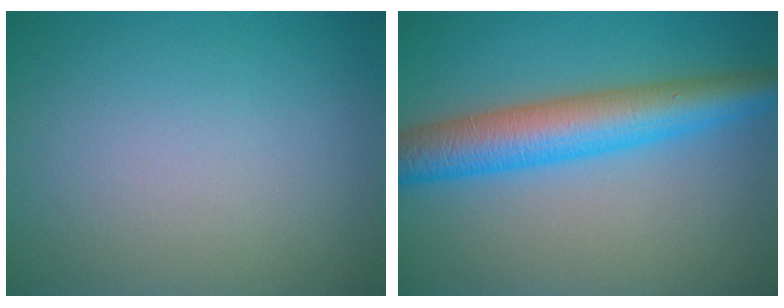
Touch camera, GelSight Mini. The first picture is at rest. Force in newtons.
{"total": 7.1, "press": 7.1, "slide": 0.0}